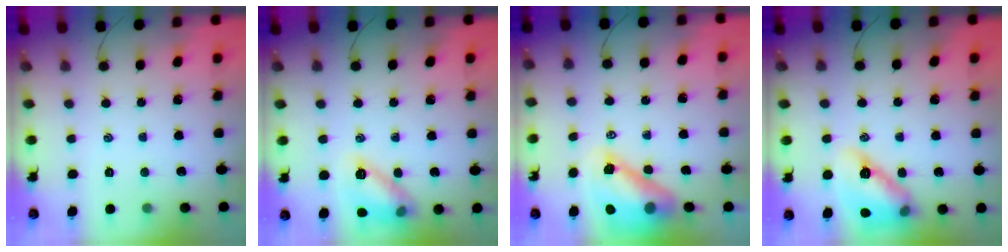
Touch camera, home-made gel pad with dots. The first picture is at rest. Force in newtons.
{"total": 11.9, "press": 11.9, "slide": 0.3}
{"total": 12.5, "press": 11.9, "slide": 4.0}
{"total": 14.4, "press": 13.8, "slide": 4.1}